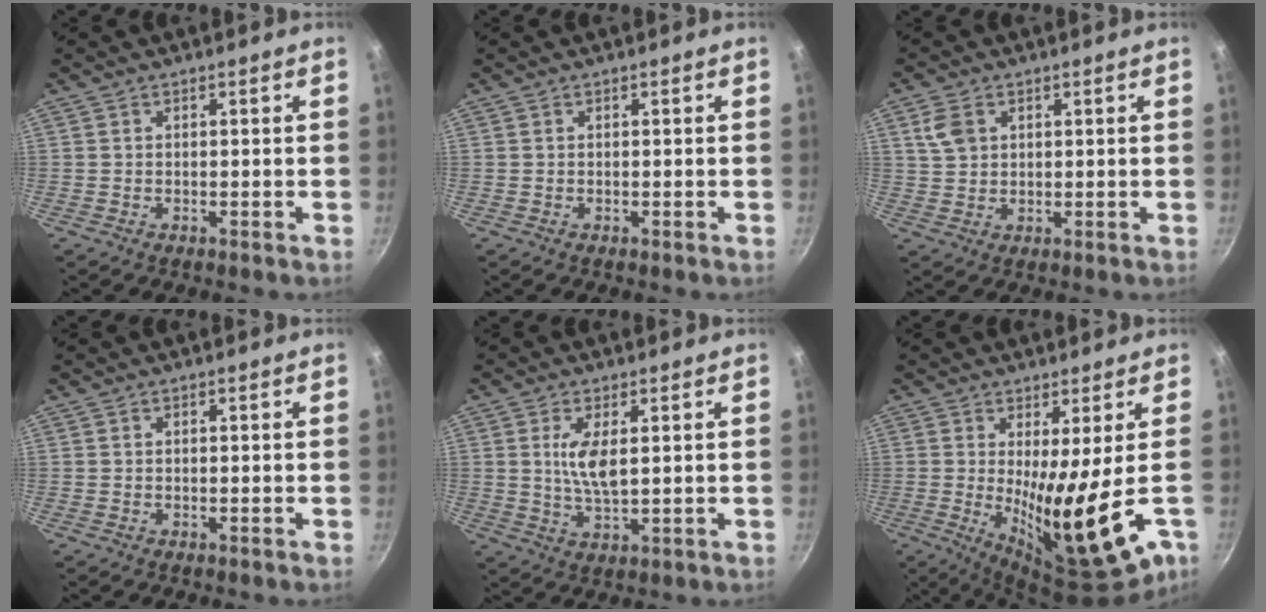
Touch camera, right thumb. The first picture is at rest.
{"total": 0.0}
{"total": 4.8, "force": [1.8, 3.5, 2.7], "torque": [-0.040, 0.000, 0.037]}
{"total": 0.0}
{"total": 6.3, "force": [1.3, 2.3, 5.7], "torque": [-0.109, -0.011, 0.029]}
{"total": 15.8, "force": [-2.4, 2.8, 15.3], "torque": [-0.237, -0.029, -0.022]}